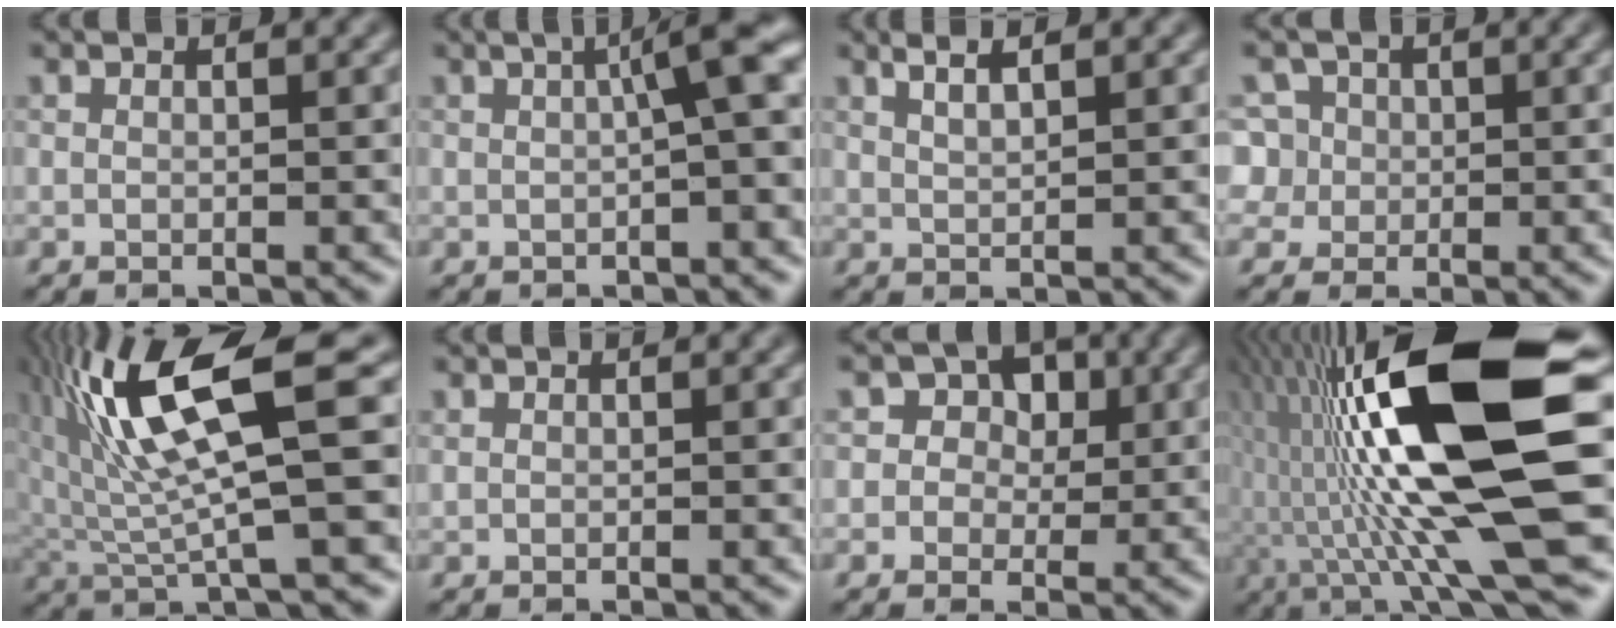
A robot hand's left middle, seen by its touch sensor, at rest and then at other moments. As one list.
[{"total": 4.7, "force": [0.6, 0.7, 4.6], "torque": [-0.059, 0.020, 0.012]}, {"total": 2.0, "force": [1.3, 0.6, 1.4], "torque": [-0.006, 0.011, 0.015]}, {"total": 4.7, "force": [1.5, 4.3, 1.3], "torque": [-0.028, 0.021, 0.020]}, {"total": 10.6, "force": [2.6, 2.2, 10.1], "torque": [-0.192, 0.016, 0.060]}, {"total": 0.0}, {"total": 4.9, "force": [2.0, 4.0, 2.0], "torque": [-0.028, 0.010, 0.025]}, {"total": 16.2, "force": [0.4, 3.2, 15.8], "torque": [-0.273, 0.022, 0.009]}]